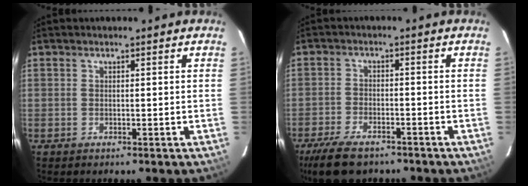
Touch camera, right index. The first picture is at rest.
{"total": 9.9, "force": [-7.6, 3.9, 5.0], "torque": [-0.130, -0.017, -0.135]}